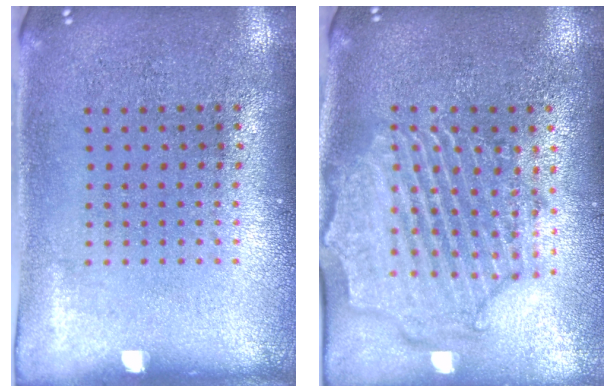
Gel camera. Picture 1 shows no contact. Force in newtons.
{"total": 2.3, "press": 2.2, "slide": 0.8}